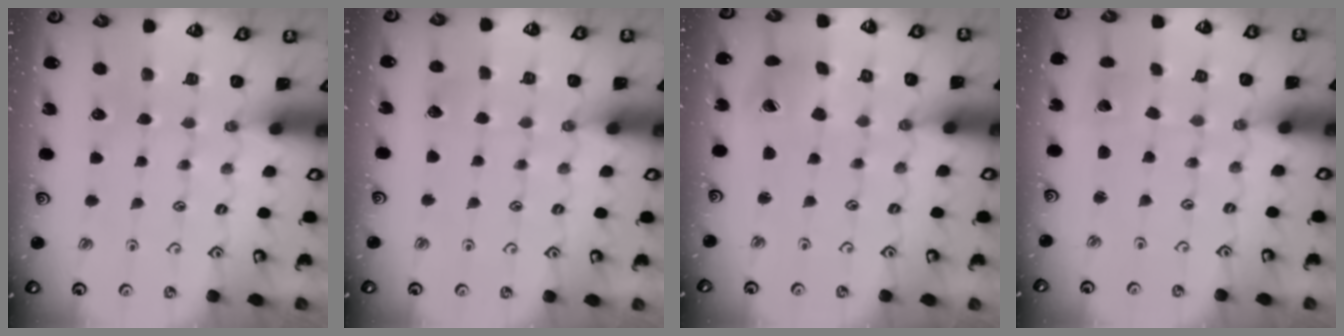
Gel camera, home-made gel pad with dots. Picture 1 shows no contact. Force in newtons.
{"total": 2.9, "press": 2.9, "slide": 0.4}
{"total": 5.3, "press": 5.3, "slide": 0.6}
{"total": 1.5, "press": 1.5, "slide": 0.2}